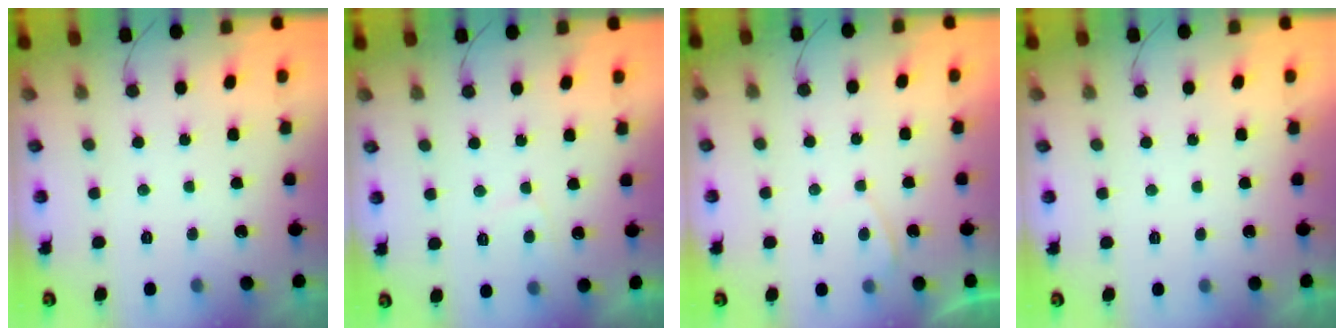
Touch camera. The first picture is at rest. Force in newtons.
{"total": 1.6, "press": 1.5, "slide": 0.6}
{"total": 0.0}
{"total": 2.3, "press": 2.3, "slide": 0.4}